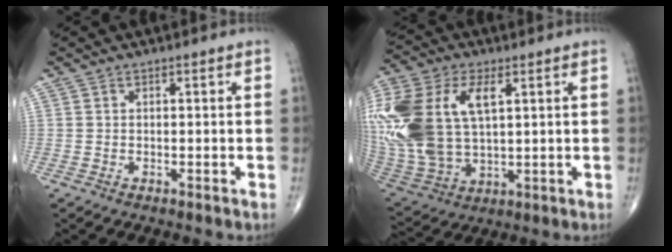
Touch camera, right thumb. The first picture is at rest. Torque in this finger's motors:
{"motor_torque": [2.44, 2.56, 2.05, 0.72, 0.48]}